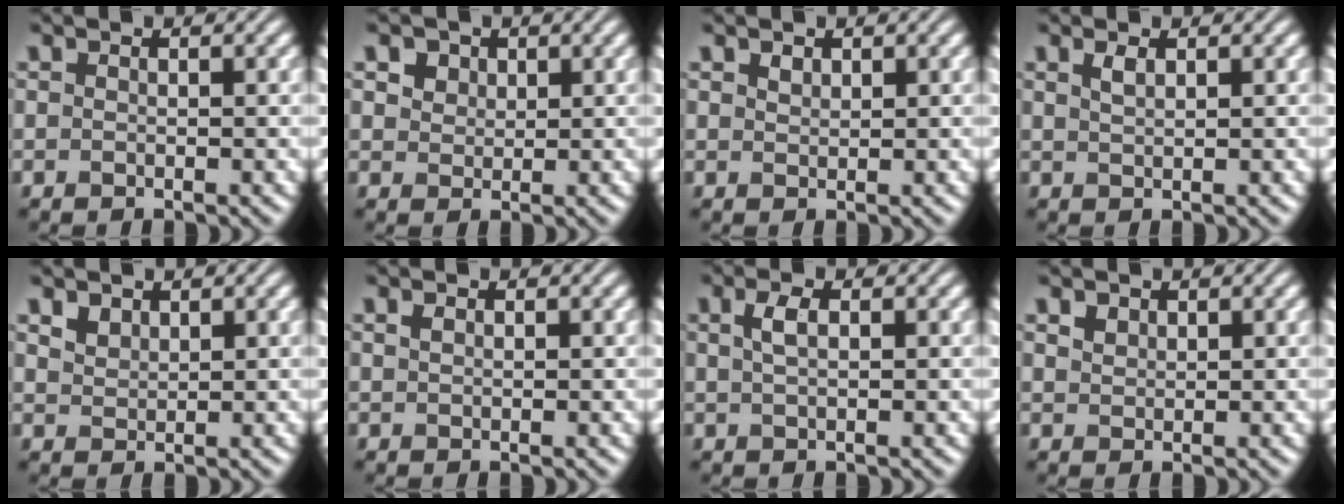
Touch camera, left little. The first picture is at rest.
{"total": 4.6, "force": [2.7, 3.0, 2.1], "torque": [-0.057, 0.008, 0.038]}
{"total": 0.9, "force": [0.7, 0.5, 0.3], "torque": [-0.007, 0.000, 0.015]}
{"total": 1.1, "force": [0.7, 0.3, 0.7], "torque": [-0.016, 0.002, 0.016]}
{"total": 1.5, "force": [1.2, 0.9, 0.4], "torque": [-0.013, -0.002, 0.024]}
{"total": 0.6, "force": [0.3, 0.4, 0.3], "torque": [-0.009, 0.001, 0.009]}
{"total": 1.7, "force": [0.6, 0.7, 1.4], "torque": [-0.032, 0.005, 0.012]}
{"total": 1.1, "force": [0.9, 0.7, 0.3], "torque": [-0.008, 0.001, 0.019]}